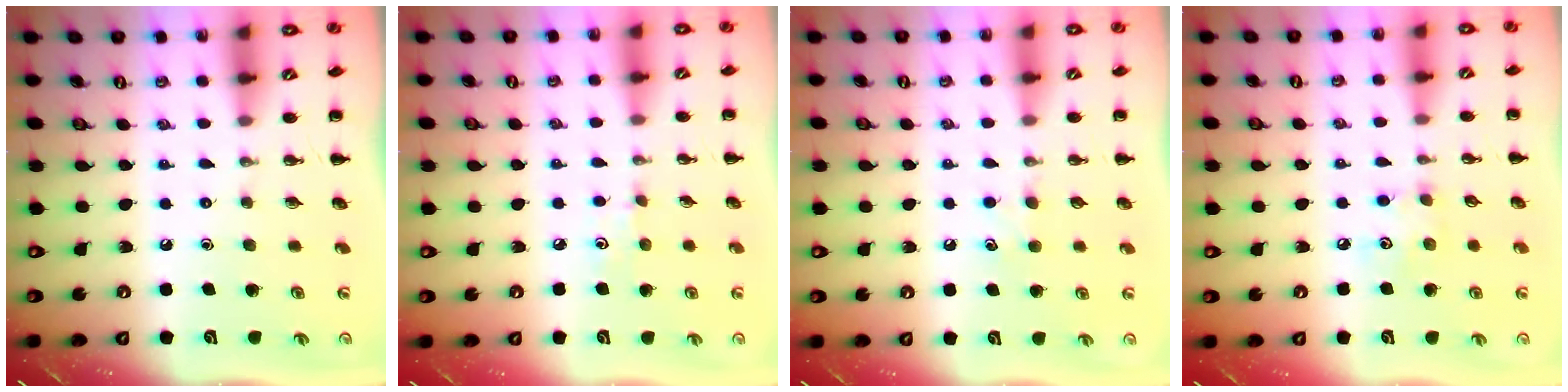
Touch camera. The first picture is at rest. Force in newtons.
{"total": 4.8, "press": 4.6, "slide": 1.3}
{"total": 5.9, "press": 5.7, "slide": 1.5}
{"total": 3.9, "press": 3.8, "slide": 0.6}